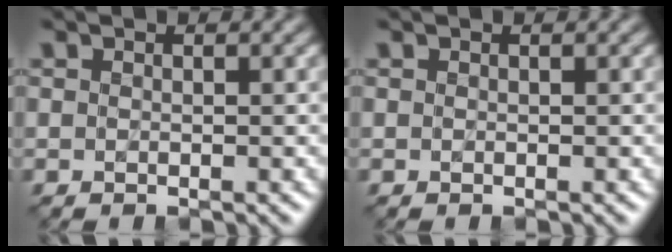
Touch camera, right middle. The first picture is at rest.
{"total": 0.0}